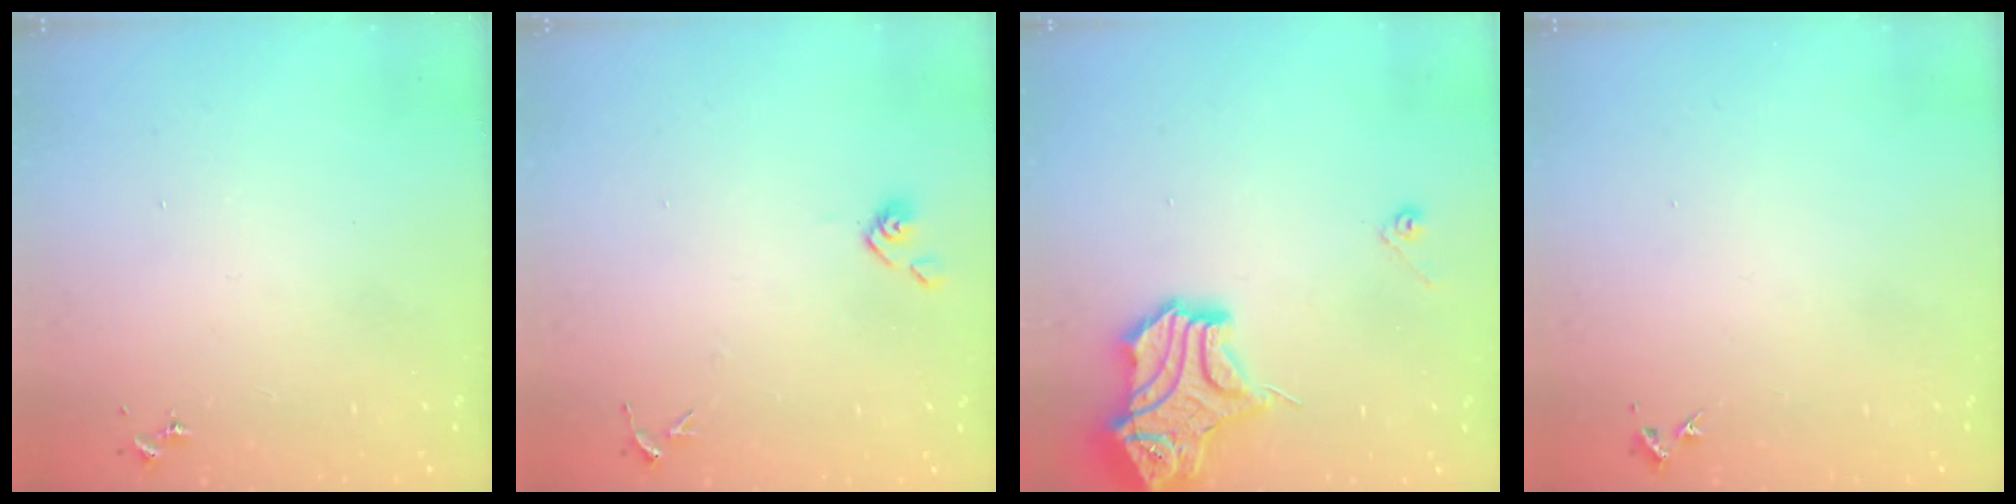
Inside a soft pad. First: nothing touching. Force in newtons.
{"total": 5.9, "press": 5.9, "slide": 0.5}
{"total": 16.5, "press": 16.4, "slide": 2.1}
{"total": 3.9, "press": 3.8, "slide": 0.6}